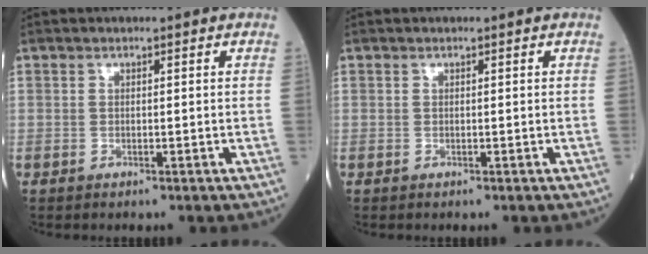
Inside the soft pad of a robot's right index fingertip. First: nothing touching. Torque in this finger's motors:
{"motor_torque": [0.00, 0.00, 0.00, 0.00]}